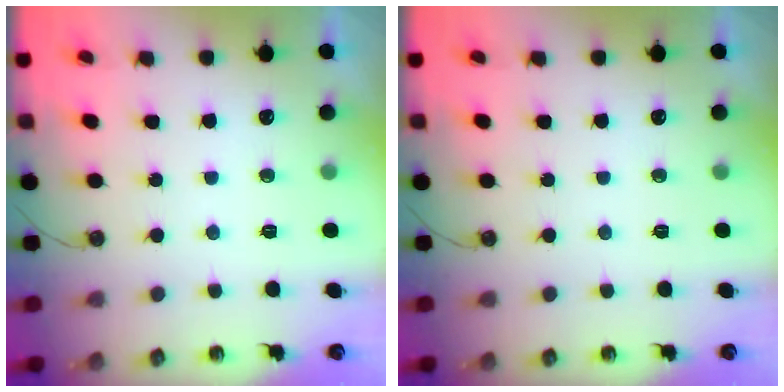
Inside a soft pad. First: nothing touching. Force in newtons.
{"total": 0.0}